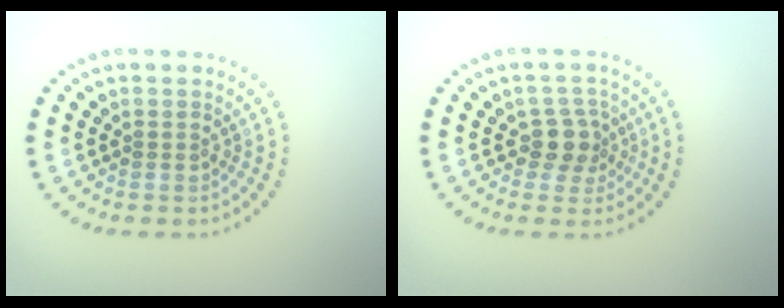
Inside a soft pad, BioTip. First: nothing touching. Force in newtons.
{"total": 2.3, "press": 2.0, "slide": 1.3}